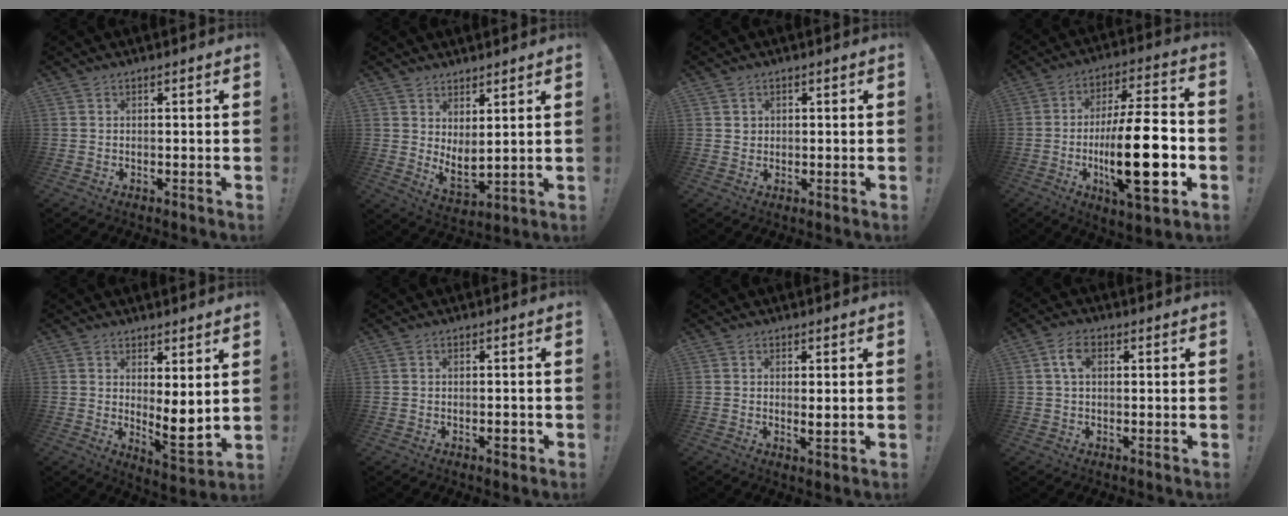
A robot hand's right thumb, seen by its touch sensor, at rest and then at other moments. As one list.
[{"total": 5.3, "force": [4.8, 1.4, 1.9], "torque": [-0.039, -0.037, 0.090]}, {"total": 1.6, "force": [0.5, 1.5, 0.2], "torque": [0.003, -0.001, 0.008]}, {"total": 24.4, "force": [-5.1, 7.2, 22.8], "torque": [-0.381, -0.002, -0.083]}, {"total": 6.0, "force": [2.1, 1.4, 5.4], "torque": [-0.055, -0.049, 0.039]}, {"total": 1.7, "force": [-0.9, 0.6, 1.3], "torque": [-0.011, -0.001, -0.015]}, {"total": 2.1, "force": [0.5, 0.1, 2.0], "torque": [-0.021, -0.012, 0.005]}, {"total": 5.4, "force": [1.5, 3.2, 4.1], "torque": [-0.073, 0.007, 0.028]}]